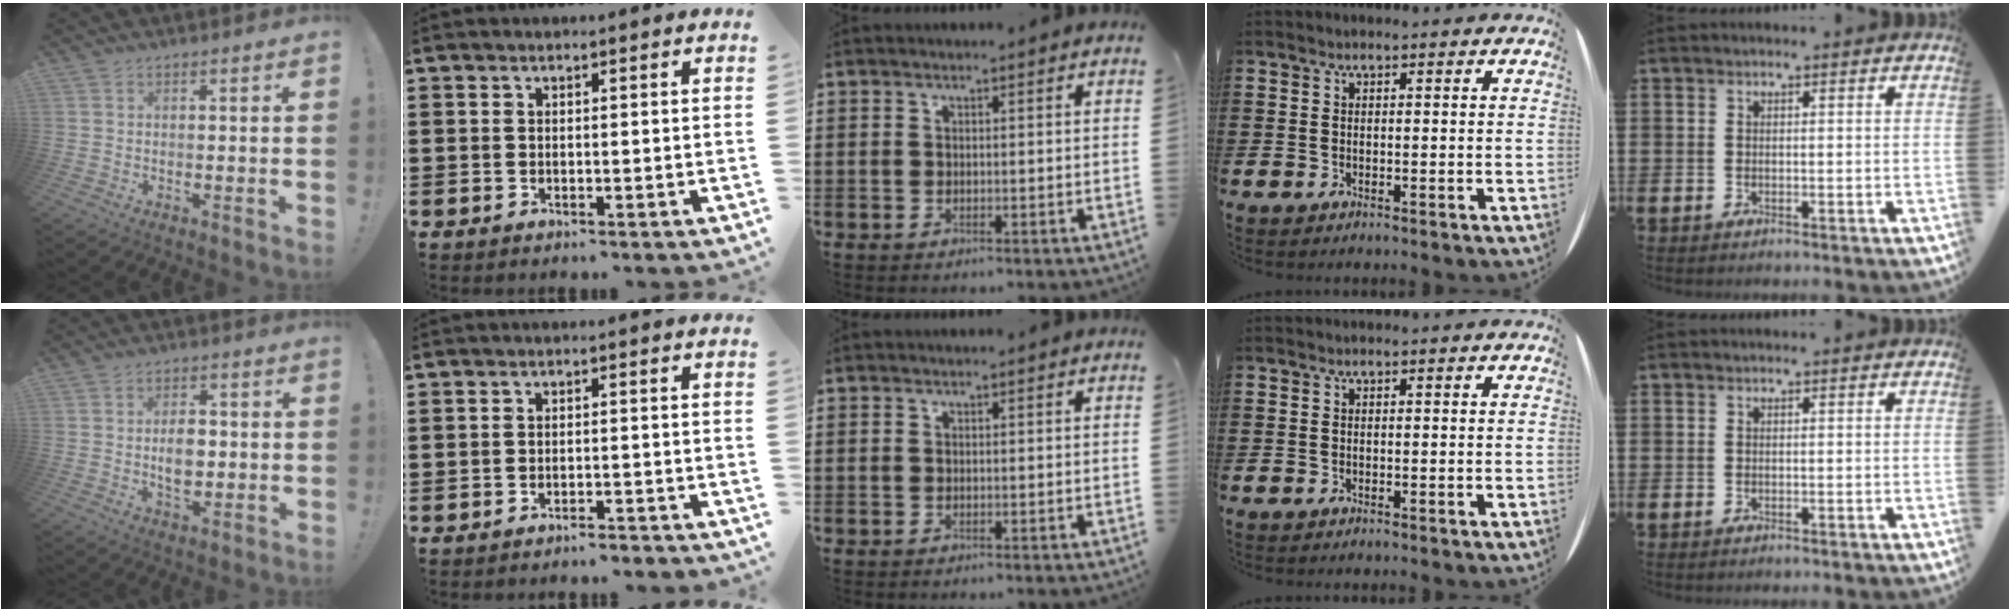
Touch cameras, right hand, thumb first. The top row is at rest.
{"thumb": {"total": 6.9, "force": [-0.3, 4.7, 5.0], "torque": [-0.066, 0.003, -0.008]}, "index": {"total": 2.2, "force": [-2.2, 0.1, 0.2], "torque": [-0.008, 0.002, -0.047]}}